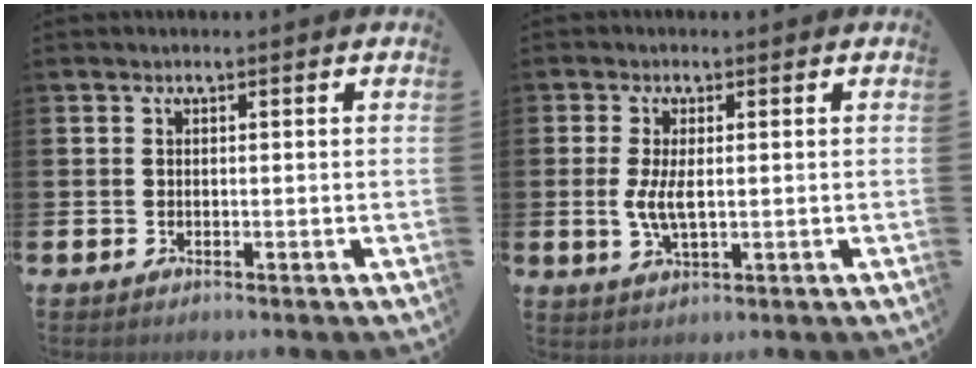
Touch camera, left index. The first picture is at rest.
{"total": 3.8, "force": [0.3, 1.5, 3.5], "torque": [-0.064, 0.004, 0.003]}